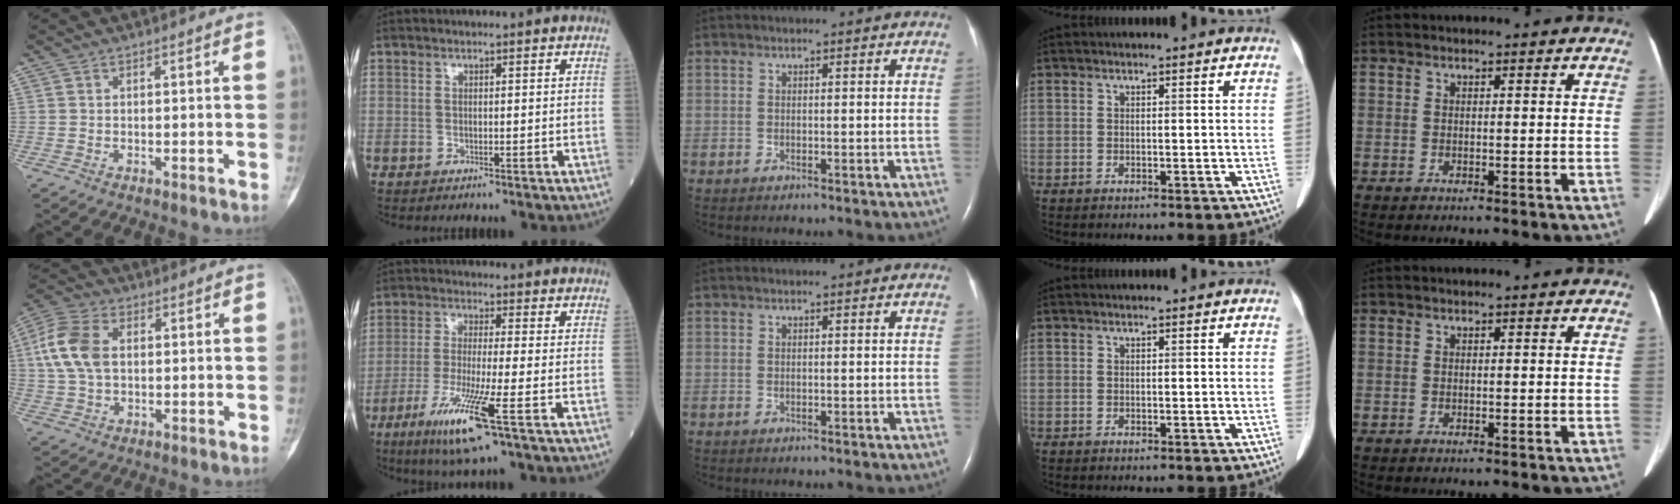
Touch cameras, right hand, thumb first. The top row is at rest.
{"thumb": {"total": 10.6, "force": [1.6, 6.8, 7.9], "torque": [-0.171, 0.015, 0.030]}, "index": {"total": 10.7, "force": [-5.1, -0.2, 9.3], "torque": [-0.187, -0.032, -0.097]}}